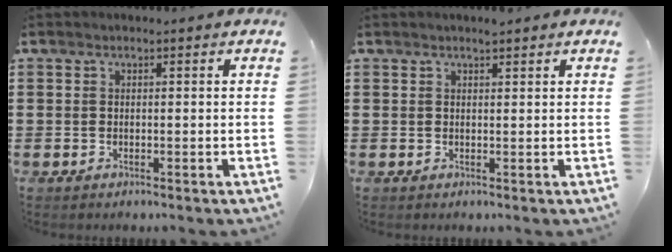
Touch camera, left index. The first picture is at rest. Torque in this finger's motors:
{"motor_torque": [0.35, -0.31, 0.03, 0.01]}